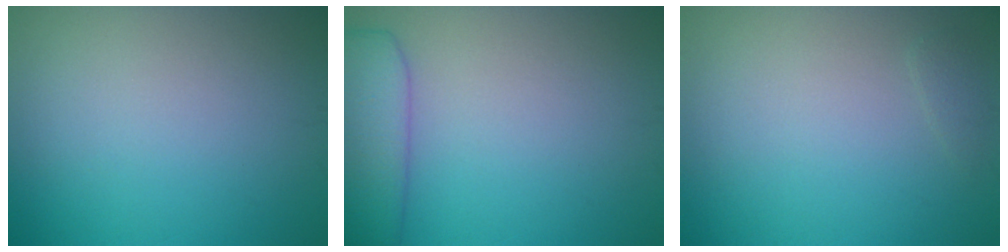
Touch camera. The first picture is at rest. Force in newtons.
{"total": 6.1, "press": 6.1, "slide": 0.4}
{"total": 0.6, "press": 0.6, "slide": 0.1}